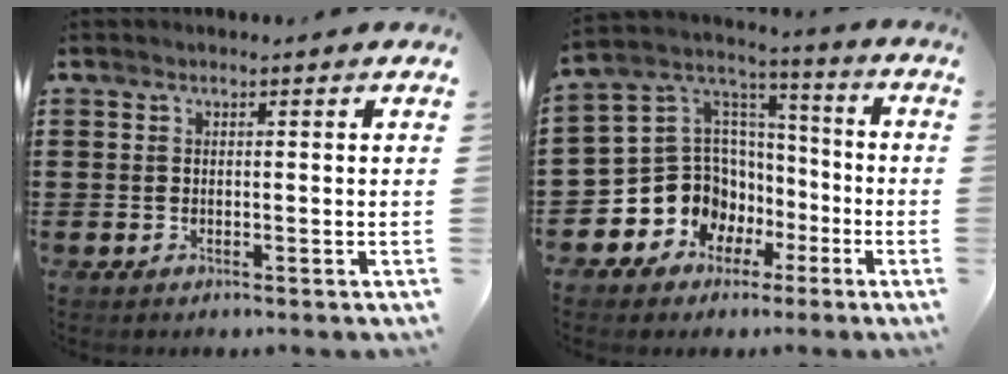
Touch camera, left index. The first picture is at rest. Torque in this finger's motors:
{"motor_torque": [1.19, 0.95, 0.36, 0.07]}